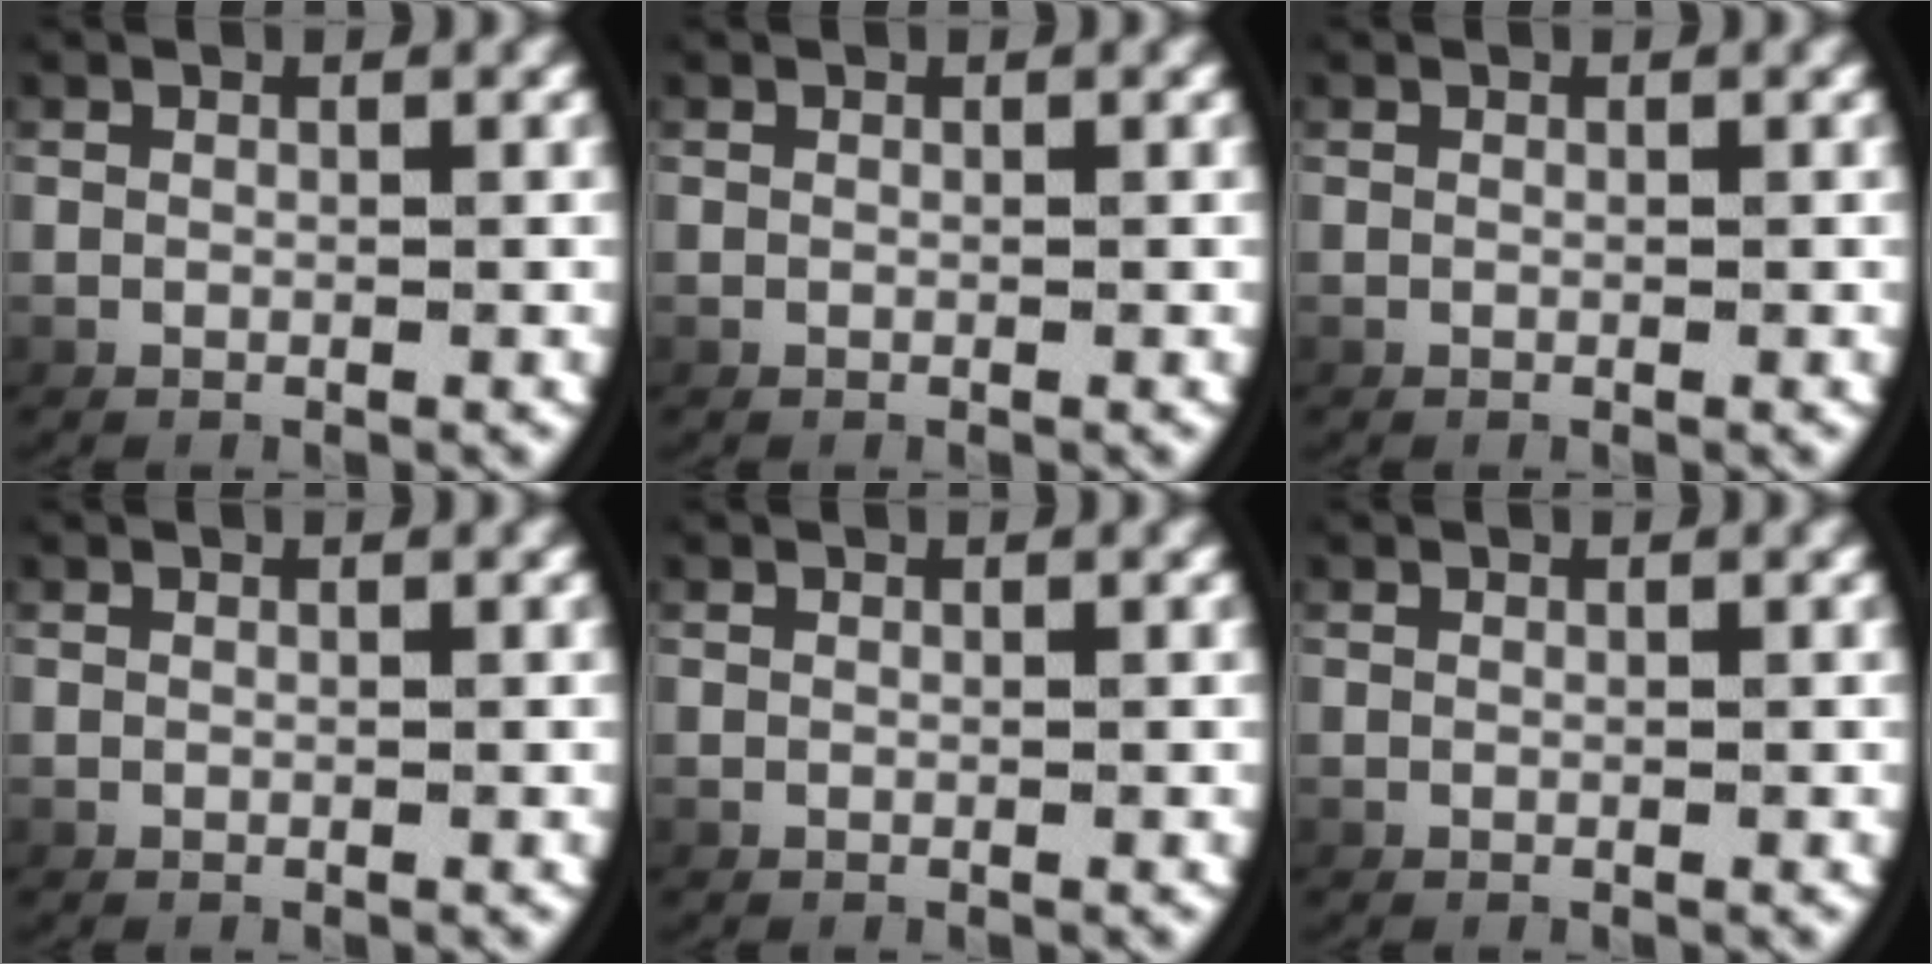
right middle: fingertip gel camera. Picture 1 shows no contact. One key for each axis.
{"total": 0.0}
{"total": 0.0}
{"total": 0.0}
{"total": 0.0}
{"total": 0.0}